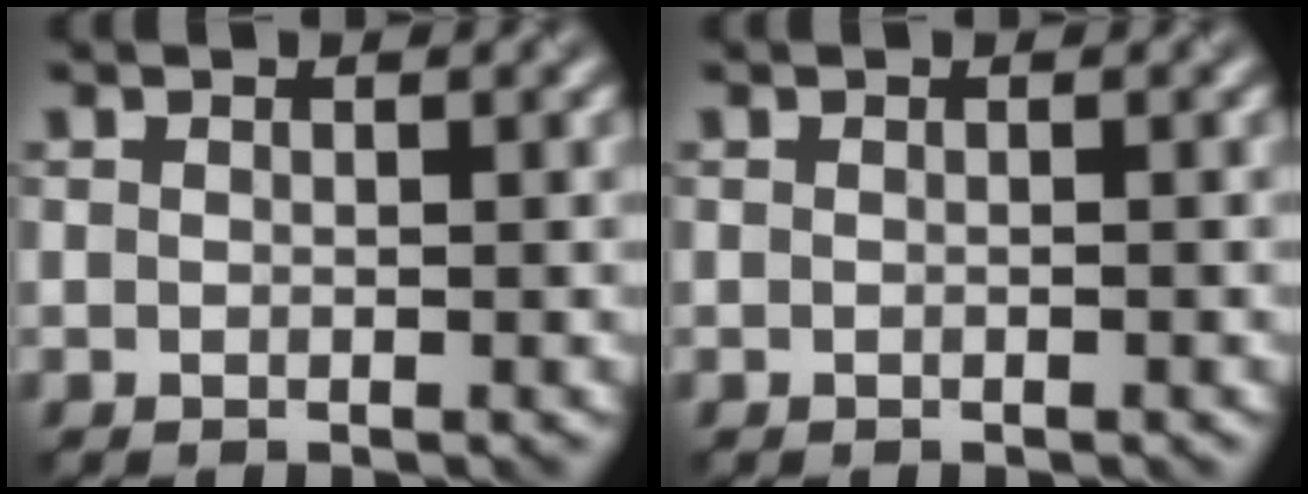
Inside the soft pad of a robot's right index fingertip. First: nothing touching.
{"total": 0.0}